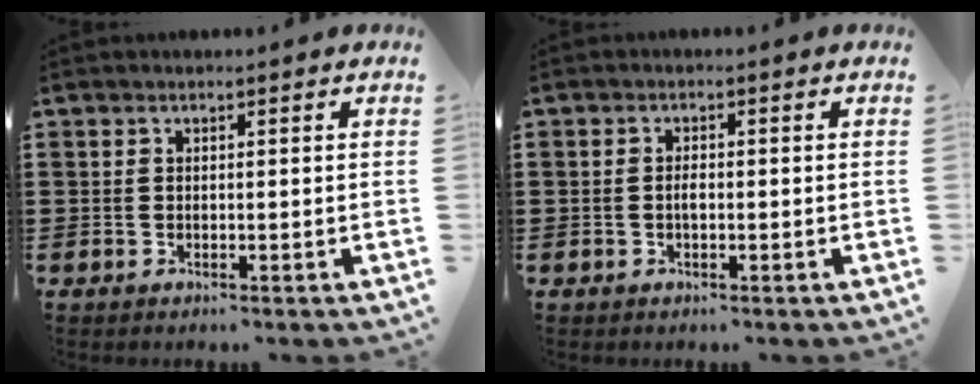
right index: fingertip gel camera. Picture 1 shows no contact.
{"total": 1.3, "force": [-0.3, 0.4, 1.2], "torque": [-0.023, -0.002, -0.005]}